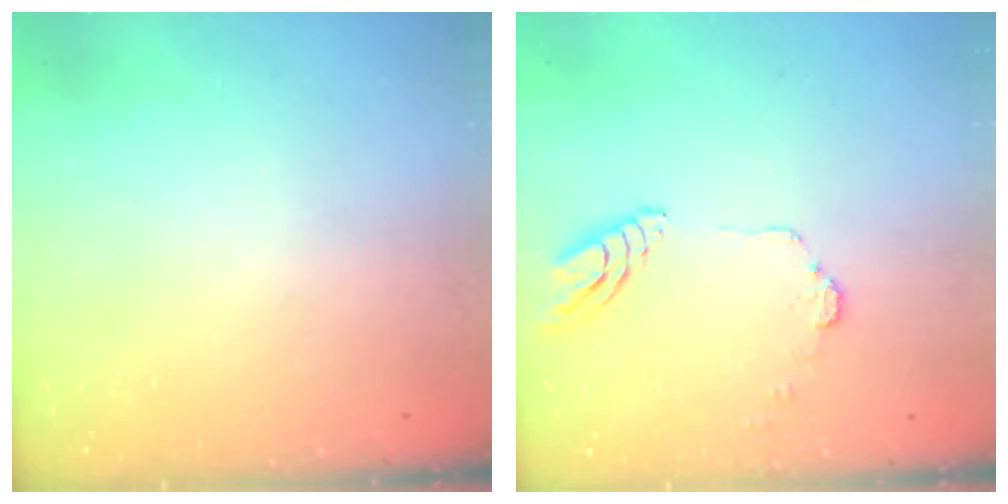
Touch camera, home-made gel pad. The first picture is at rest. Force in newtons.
{"total": 11.2, "press": 11.1, "slide": 1.6}